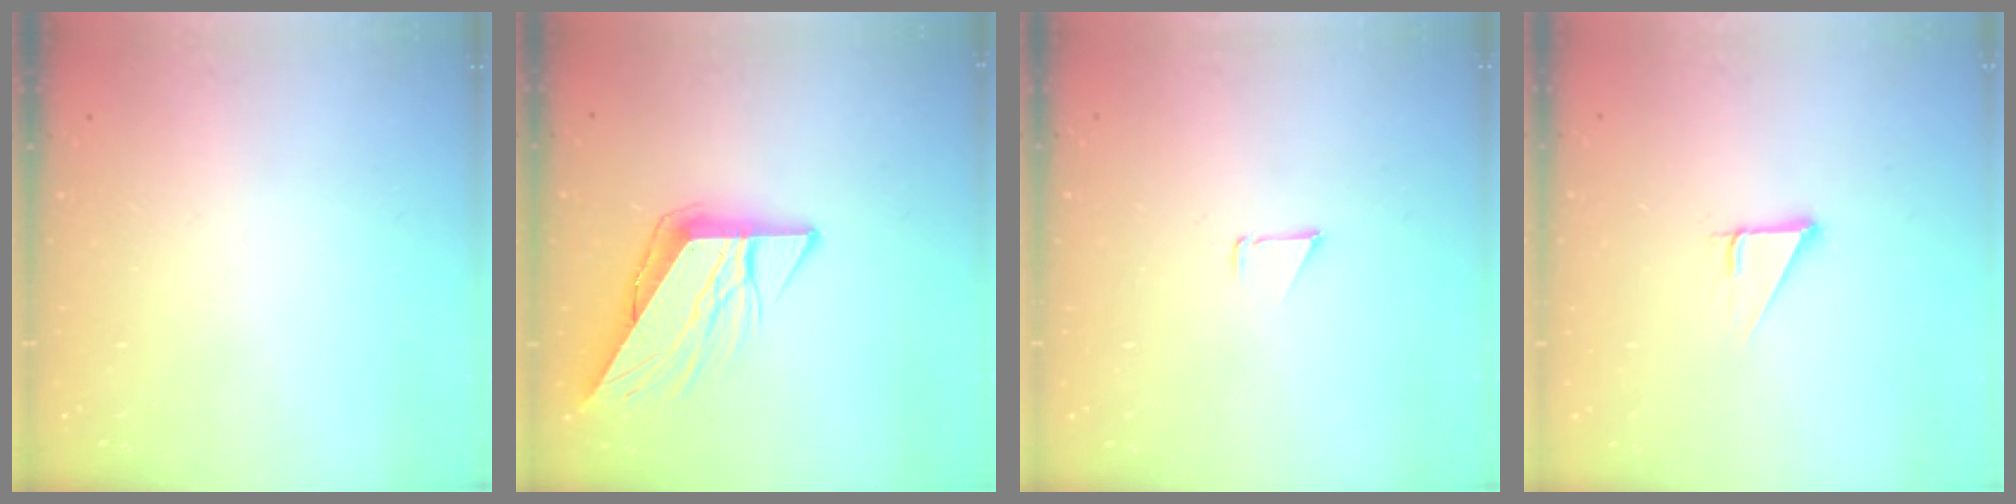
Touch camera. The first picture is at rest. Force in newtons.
{"total": 10.2, "press": 10.1, "slide": 1.3}
{"total": 0.9, "press": 0.9, "slide": 0.1}
{"total": 2.7, "press": 2.7, "slide": 0.0}